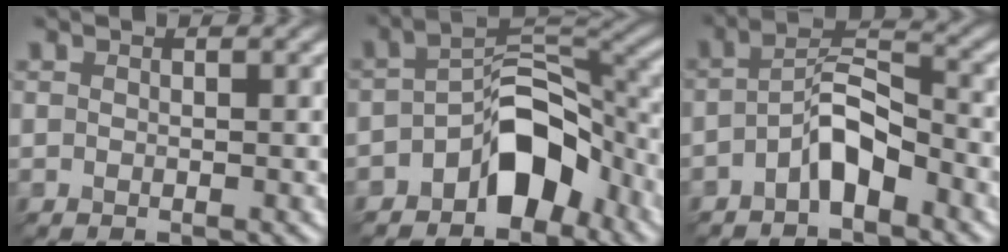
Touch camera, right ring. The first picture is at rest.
{"total": 6.5, "force": [-4.1, 3.0, 4.0], "torque": [-0.054, 0.020, -0.066]}
{"total": 3.7, "force": [-2.8, 0.7, 2.3], "torque": [-0.053, 0.019, -0.043]}